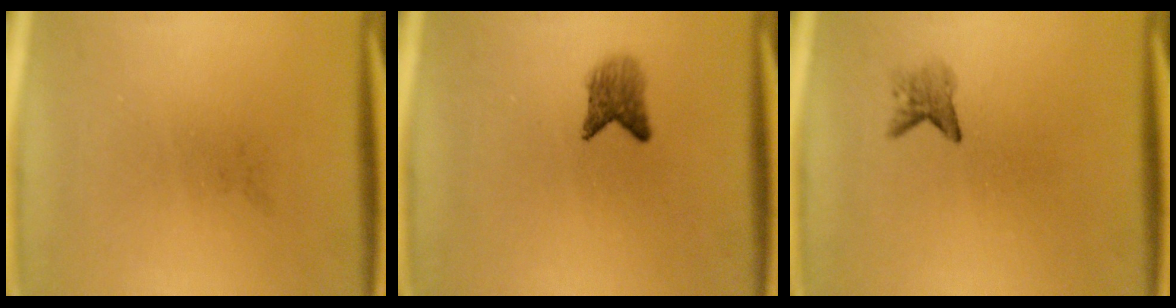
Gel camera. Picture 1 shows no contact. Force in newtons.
{"total": 2.8}
{"total": 1.8}